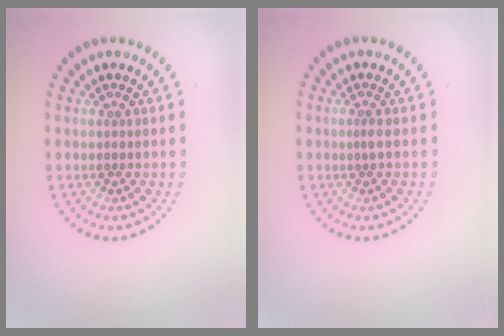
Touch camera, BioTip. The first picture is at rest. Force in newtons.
{"total": 0.9, "press": 0.5, "slide": 0.8}